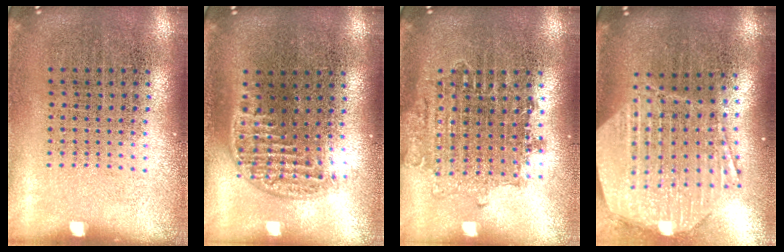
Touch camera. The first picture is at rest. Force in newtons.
{"total": 1.2, "press": 1.0, "slide": 0.6}
{"total": 1.6, "press": 1.4, "slide": 0.7}
{"total": 2.9, "press": 2.3, "slide": 1.8}